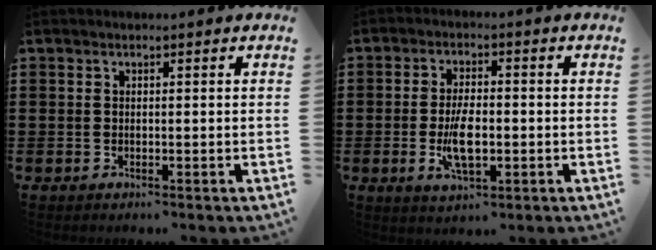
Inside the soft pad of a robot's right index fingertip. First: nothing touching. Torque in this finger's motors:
{"motor_torque": [1.80, 0.34, 0.61, 0.18]}